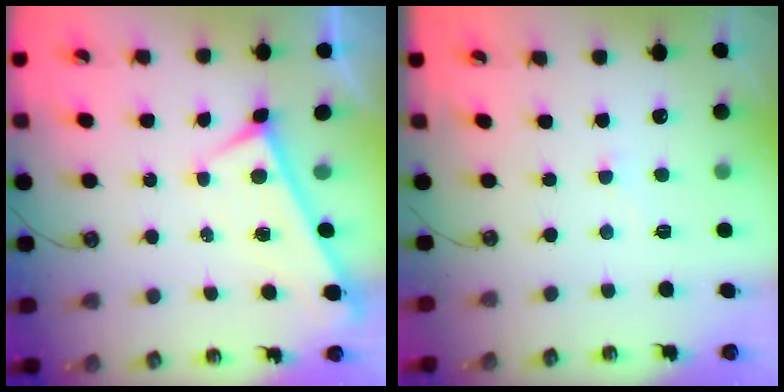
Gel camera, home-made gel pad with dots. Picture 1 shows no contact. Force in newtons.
{"total": 2.9, "press": 2.8, "slide": 0.8}